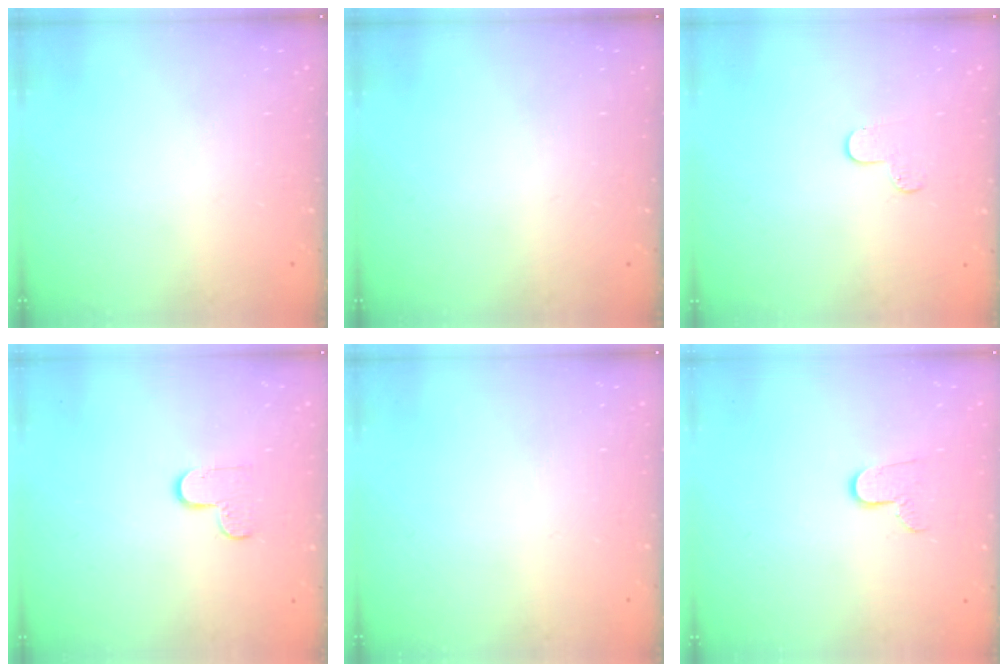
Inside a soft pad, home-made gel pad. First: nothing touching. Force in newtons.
{"total": 0.0}
{"total": 4.0, "press": 3.9, "slide": 0.4}
{"total": 5.1, "press": 5.0, "slide": 0.5}
{"total": 0.0}
{"total": 6.4, "press": 6.4, "slide": 0.5}